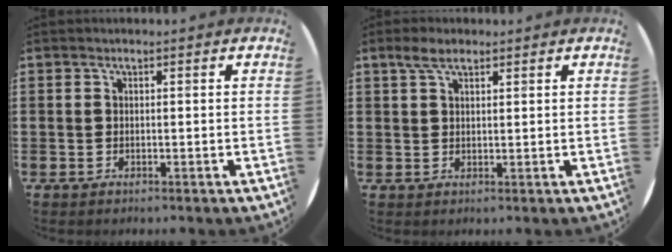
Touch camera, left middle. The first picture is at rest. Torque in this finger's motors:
{"motor_torque": [0.12, -0.07, 0.03, 0.02]}